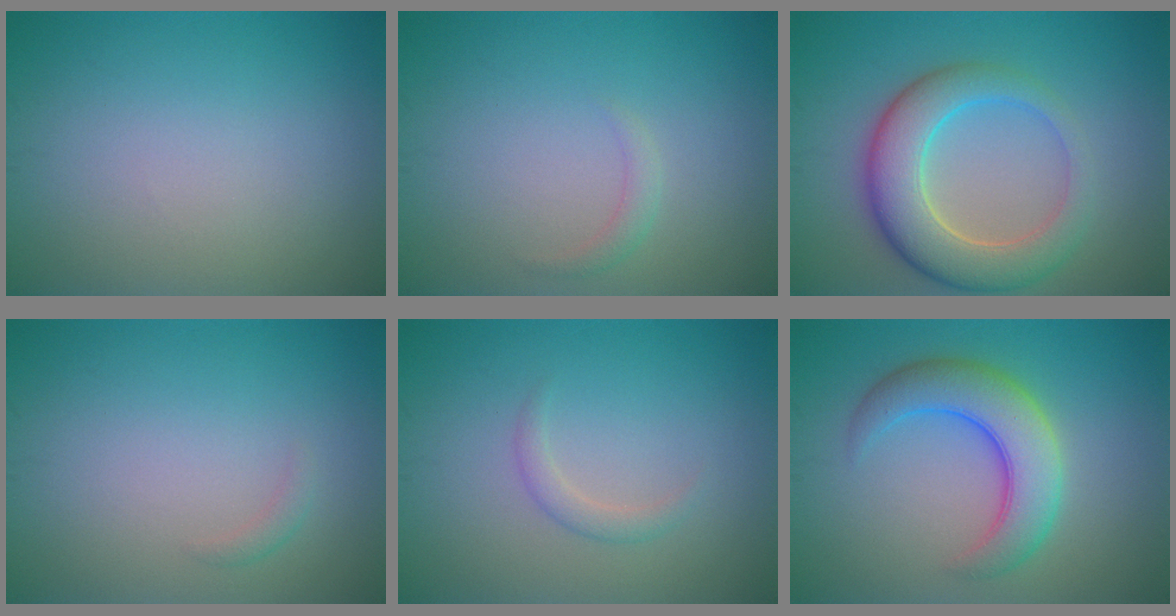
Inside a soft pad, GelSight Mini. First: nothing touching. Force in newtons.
{"total": 1.0, "press": 1.0, "slide": 0.0}
{"total": 7.0, "press": 6.9, "slide": 0.7}
{"total": 0.8, "press": 0.8, "slide": 0.0}
{"total": 1.3, "press": 1.3, "slide": 0.1}
{"total": 6.2, "press": 6.2, "slide": 0.2}